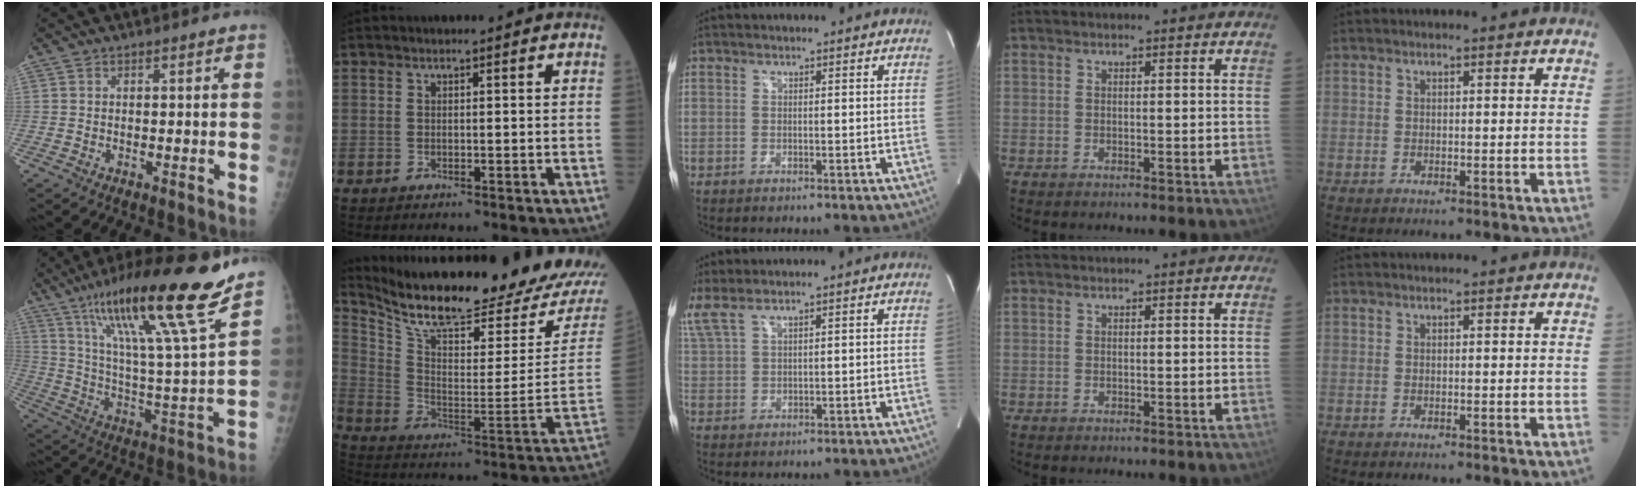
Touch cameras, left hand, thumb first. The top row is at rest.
{"thumb": {"total": 23.5, "force": [15.9, 1.3, 17.2], "torque": [-0.269, -0.060, 0.272]}, "index": {"total": 25.2, "force": [23.4, 1.4, 9.3], "torque": [-0.173, -0.083, 0.337]}, "middle": {"total": 4.0, "force": [3.4, 0.5, 2.2], "torque": [-0.070, 0.015, 0.083]}}